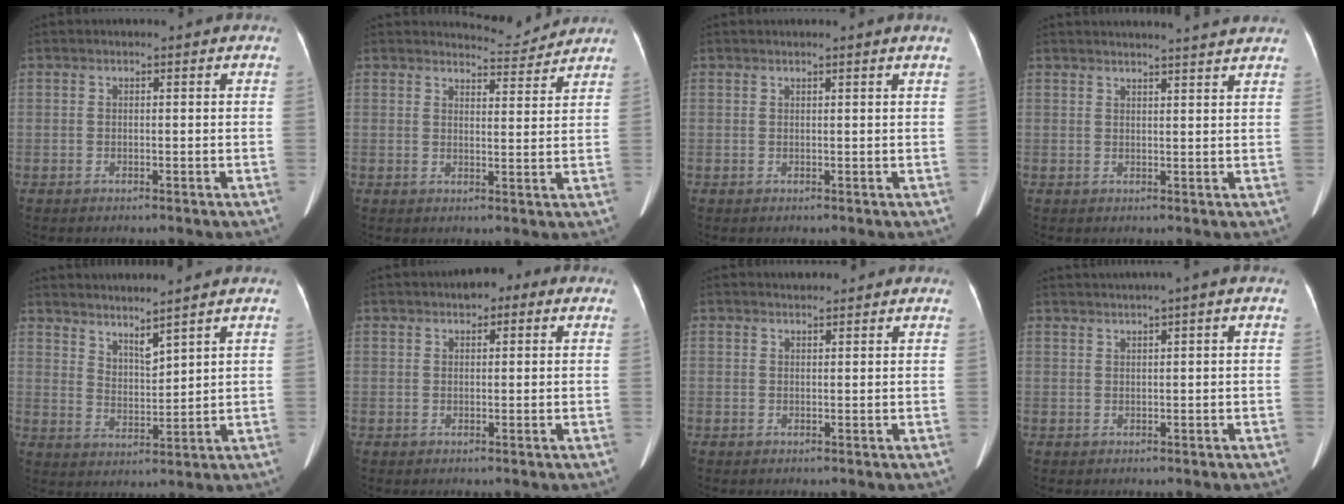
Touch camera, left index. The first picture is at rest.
{"total": 4.3, "force": [4.2, -0.1, -0.8], "torque": [-0.002, -0.013, 0.060]}
{"total": 0.9, "force": [0.7, -0.4, 0.5], "torque": [-0.017, -0.003, 0.018]}
{"total": 9.2, "force": [8.7, -0.6, 2.8], "torque": [-0.035, 0.007, 0.091]}
{"total": 5.3, "force": [4.8, 0.1, 2.1], "torque": [-0.044, -0.003, 0.100]}
{"total": 3.5, "force": [1.8, 1.8, 2.4], "torque": [-0.033, 0.017, 0.023]}
{"total": 1.5, "force": [1.3, 0.7, 0.0], "torque": [0.000, 0.014, 0.018]}
{"total": 3.6, "force": [2.4, -0.6, 2.6], "torque": [-0.047, 0.023, 0.045]}